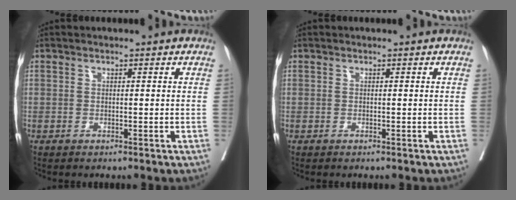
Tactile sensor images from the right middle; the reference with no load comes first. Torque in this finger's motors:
{"motor_torque": [0.00, 0.00, 0.00, 0.00]}